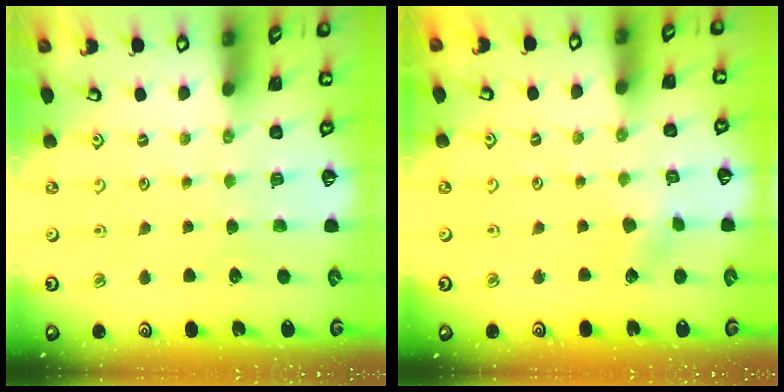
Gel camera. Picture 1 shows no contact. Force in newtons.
{"total": 2.4, "press": 2.4, "slide": 0.3}